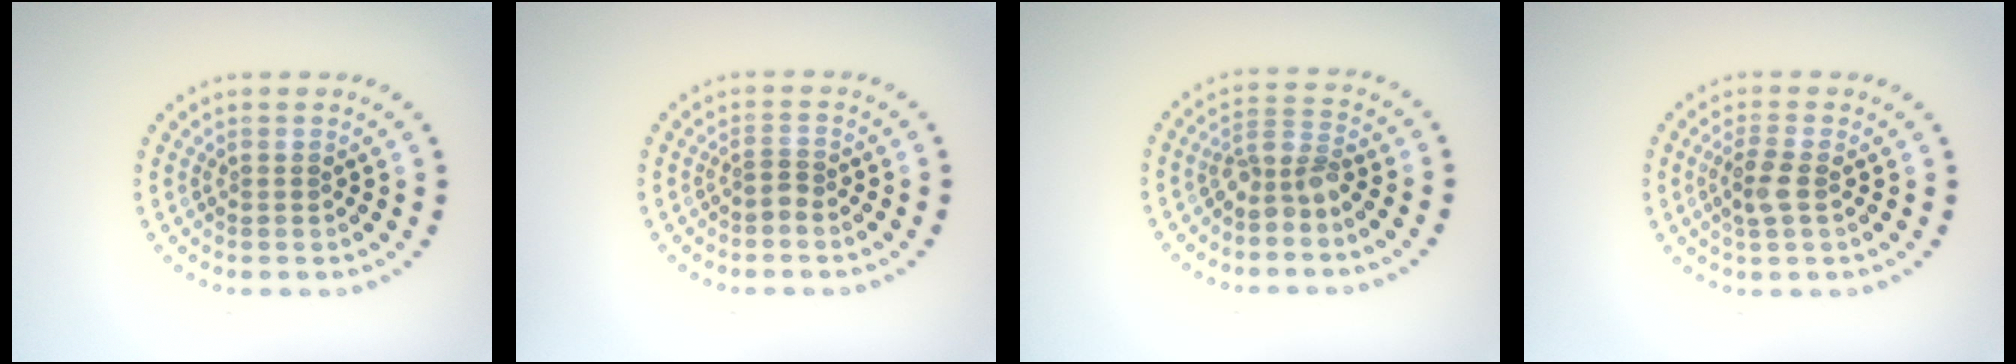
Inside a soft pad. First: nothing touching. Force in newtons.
{"total": 0.8, "press": 0.5, "slide": 0.7}
{"total": 2.5, "press": 1.9, "slide": 1.6}
{"total": 2.4, "press": 2.2, "slide": 0.8}